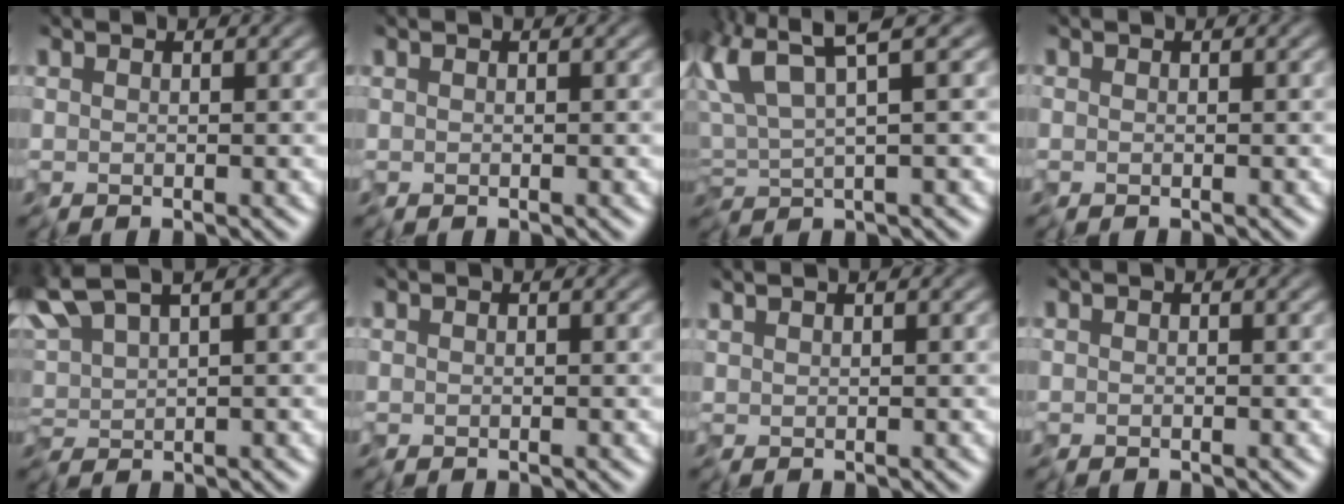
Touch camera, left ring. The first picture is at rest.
{"total": 0.0}
{"total": 4.6, "force": [0.8, 1.3, 4.3], "torque": [-0.096, 0.009, 0.013]}
{"total": 0.6, "force": [-0.5, -0.2, -0.3], "torque": [0.000, -0.003, -0.002]}
{"total": 2.7, "force": [1.8, 0.6, 1.9], "torque": [-0.054, 0.018, 0.040]}
{"total": 0.0}
{"total": 1.3, "force": [0.8, 0.5, 0.8], "torque": [-0.010, 0.012, 0.003]}
{"total": 0.0}